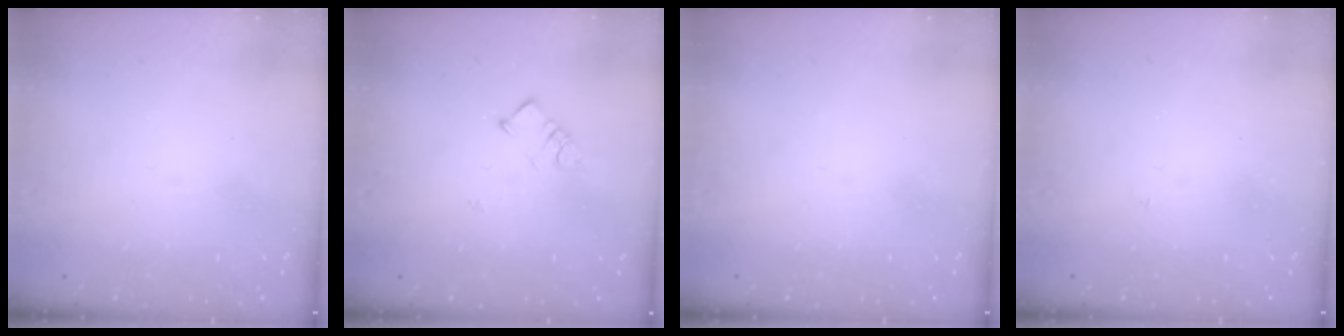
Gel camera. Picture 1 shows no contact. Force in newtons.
{"total": 3.4, "press": 3.3, "slide": 0.5}
{"total": 0.0}
{"total": 2.7, "press": 2.7, "slide": 0.3}